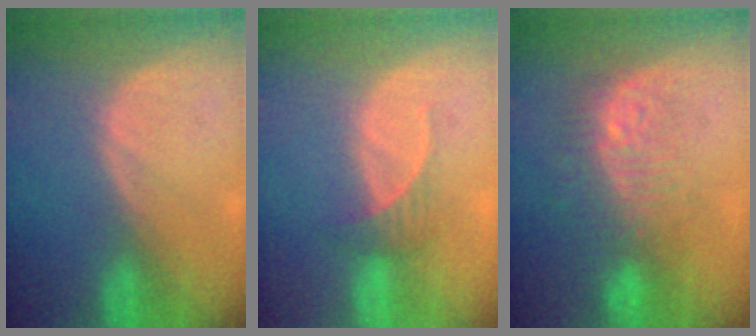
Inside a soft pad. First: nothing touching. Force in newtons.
{"total": 2.8, "press": 2.7, "slide": 0.9}
{"total": 9.0, "press": 8.4, "slide": 3.2}